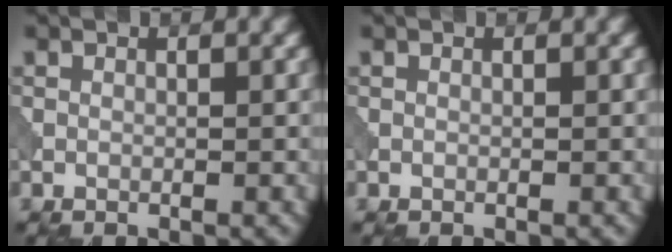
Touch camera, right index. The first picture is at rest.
{"total": 0.0}